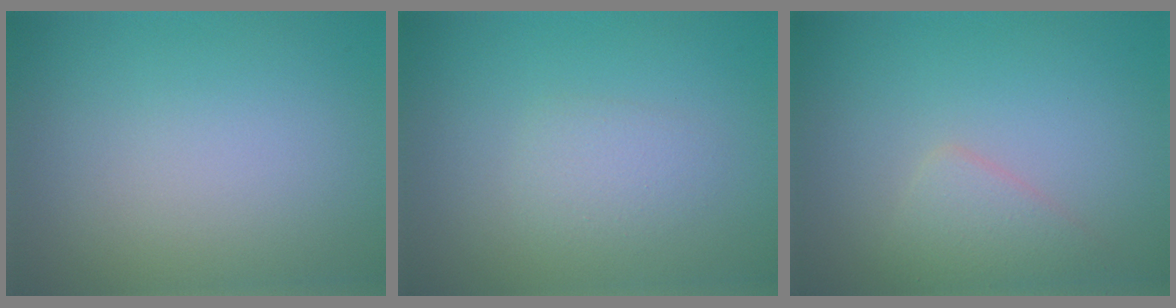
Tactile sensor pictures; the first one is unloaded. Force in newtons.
{"total": 1.6, "press": 1.6, "slide": 0.1}
{"total": 2.2, "press": 2.1, "slide": 0.2}